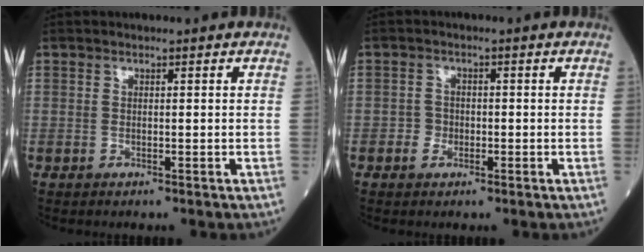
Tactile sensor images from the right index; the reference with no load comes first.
{"total": 1.7, "force": [-0.6, 1.5, 0.5], "torque": [0.000, 0.008, -0.011]}